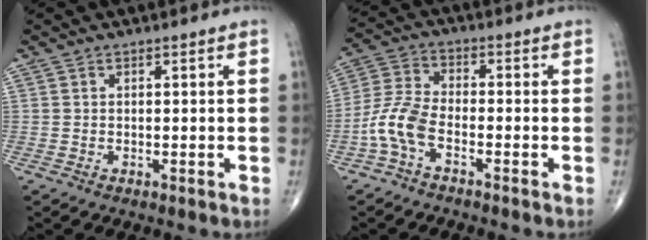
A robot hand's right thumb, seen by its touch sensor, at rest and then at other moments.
{"total": 7.5, "force": [-3.4, 3.3, 5.8], "torque": [-0.135, 0.026, -0.078]}